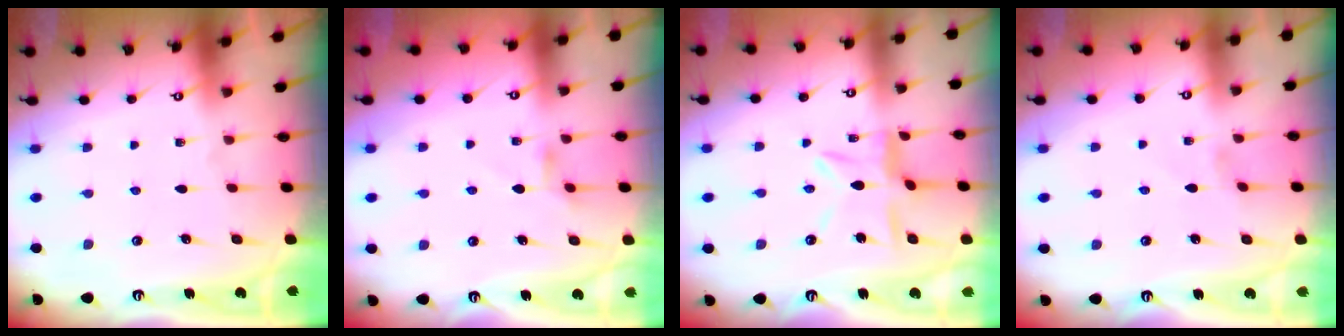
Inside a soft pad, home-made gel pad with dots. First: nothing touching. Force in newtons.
{"total": 2.8, "press": 2.7, "slide": 0.5}
{"total": 8.9, "press": 8.9, "slide": 0.6}
{"total": 0.0}